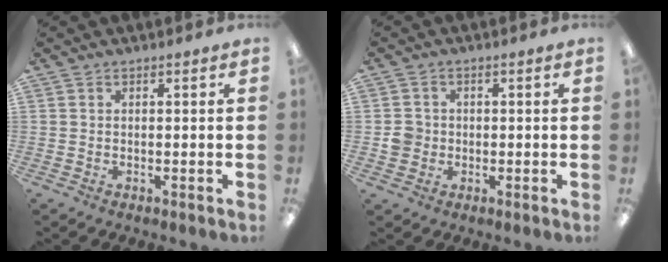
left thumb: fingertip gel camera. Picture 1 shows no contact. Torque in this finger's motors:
{"motor_torque": [-0.03, 0.04, 0.11, -0.13, 0.00]}